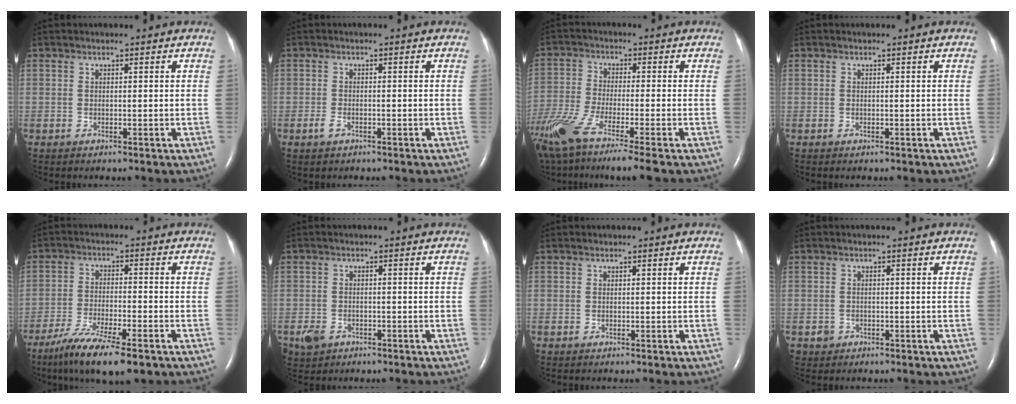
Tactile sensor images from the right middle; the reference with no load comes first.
{"total": 1.5, "force": [-0.9, 0.8, 1.0], "torque": [-0.030, -0.001, -0.015]}
{"total": 14.1, "force": [-10.1, 0.4, 9.9], "torque": [-0.215, -0.047, -0.182]}
{"total": 0.0}
{"total": 11.9, "force": [-8.3, 1.9, 8.4], "torque": [-0.148, -0.030, -0.138]}
{"total": 3.4, "force": [-1.9, 2.6, 1.2], "torque": [-0.029, 0.000, -0.025]}
{"total": 0.0}
{"total": 1.2, "force": [-0.6, 1.1, 0.0], "torque": [0.000, 0.004, -0.009]}